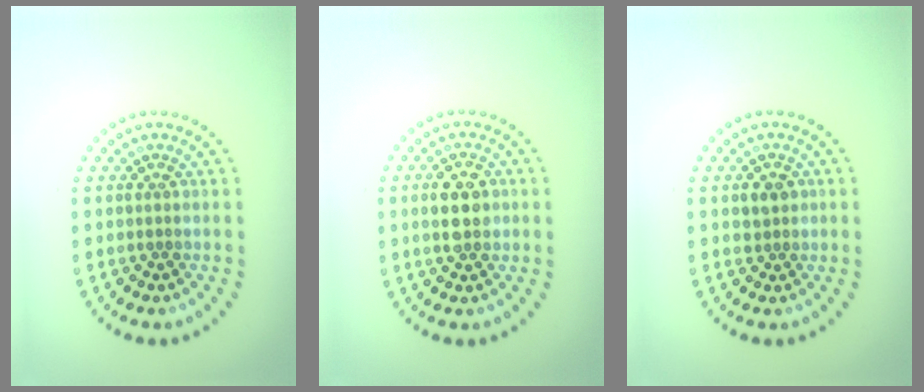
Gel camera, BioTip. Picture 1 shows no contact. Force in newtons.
{"total": 3.6, "press": 3.5, "slide": 0.2}
{"total": 1.8, "press": 1.7, "slide": 0.6}